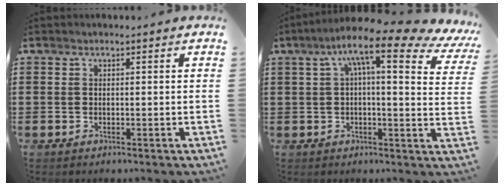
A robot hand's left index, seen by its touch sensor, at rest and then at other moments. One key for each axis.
{"total": 10.5, "fx": 6.5, "fy": 1.7, "fz": 8.0, "tx": -0.143, "ty": -0.032, "tz": 0.100}